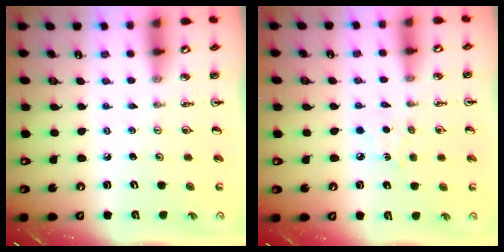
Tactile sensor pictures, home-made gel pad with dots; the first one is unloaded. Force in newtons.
{"total": 5.5, "press": 5.5, "slide": 0.6}